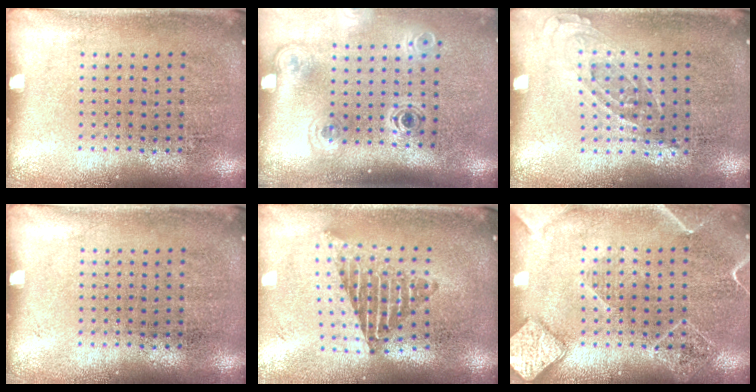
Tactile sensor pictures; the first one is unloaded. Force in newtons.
{"total": 1.8, "press": 1.2, "slide": 1.3}
{"total": 0.8, "press": 0.7, "slide": 0.3}
{"total": 0.0}
{"total": 2.0, "press": 1.5, "slide": 1.4}
{"total": 3.3, "press": 3.3, "slide": 0.4}